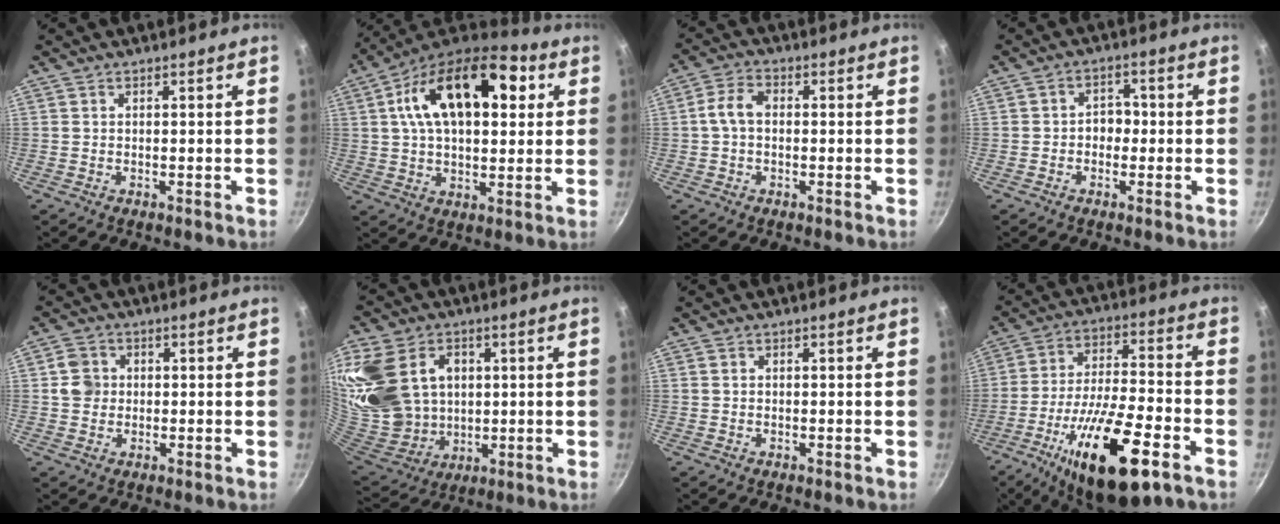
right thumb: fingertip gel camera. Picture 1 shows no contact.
{"total": 22.7, "force": [6.5, 12.8, 17.7], "torque": [-0.278, 0.011, 0.090]}
{"total": 4.8, "force": [-0.2, 3.4, 3.5], "torque": [-0.065, 0.020, -0.012]}
{"total": 3.8, "force": [-0.7, 3.0, 2.2], "torque": [-0.003, 0.013, -0.015]}
{"total": 4.6, "force": [0.5, 4.2, 1.8], "torque": [-0.012, 0.006, 0.002]}
{"total": 24.0, "force": [6.4, 18.2, 14.2], "torque": [-0.291, -0.011, 0.138]}
{"total": 0.7, "force": [0.3, 0.5, 0.4], "torque": [-0.006, 0.002, 0.006]}
{"total": 22.6, "force": [-10.9, 7.4, 18.4], "torque": [-0.303, 0.028, -0.181]}